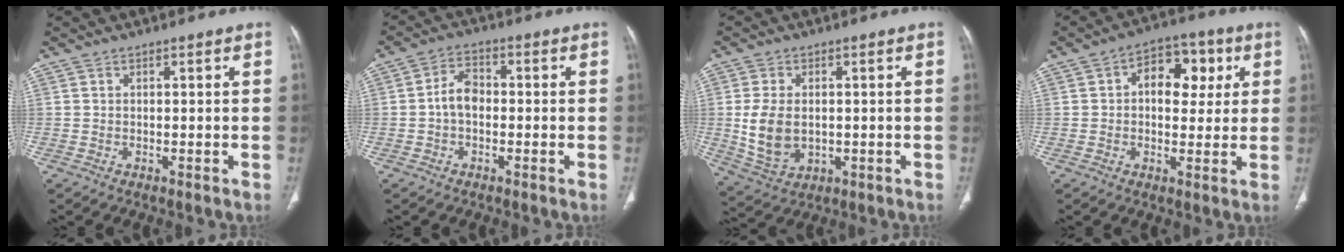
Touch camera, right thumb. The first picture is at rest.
{"total": 4.3, "force": [-0.6, 2.9, 3.0], "torque": [-0.038, 0.018, -0.020]}
{"total": 9.4, "force": [-0.2, 6.3, 7.0], "torque": [-0.134, -0.005, 0.011]}
{"total": 10.3, "force": [2.4, 6.9, 7.2], "torque": [-0.055, 0.015, 0.031]}